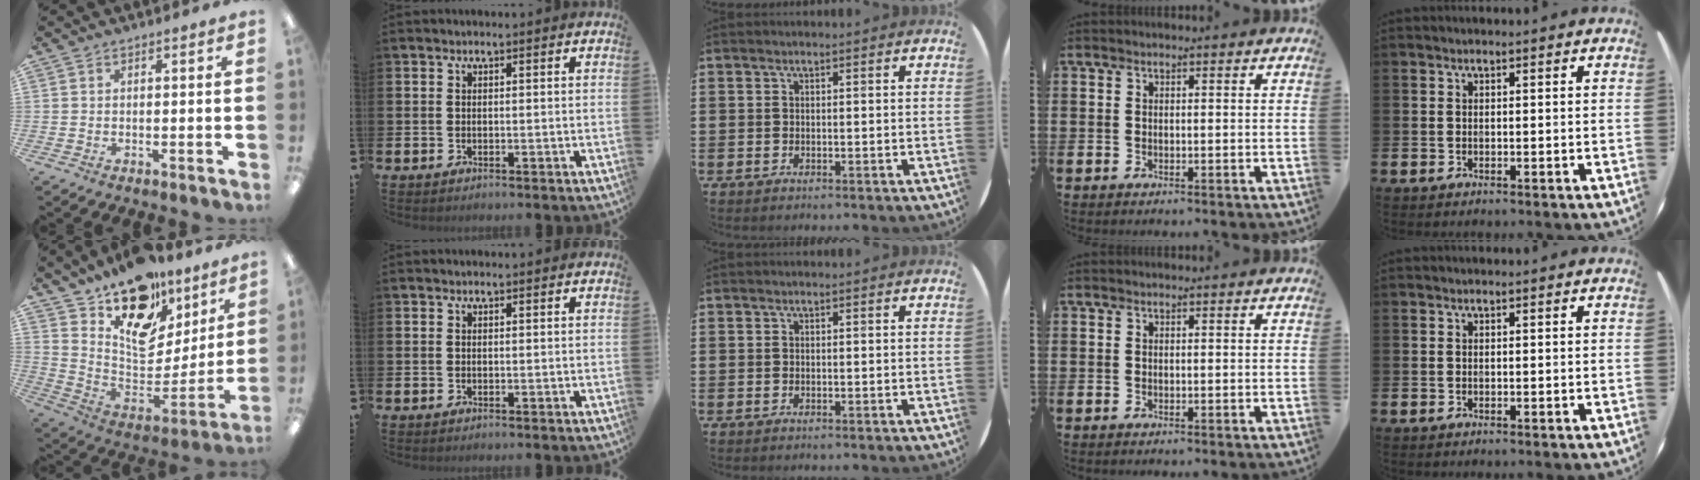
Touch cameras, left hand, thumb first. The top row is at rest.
{"thumb": {"total": 17.5, "force": [11.7, 10.1, 8.1], "torque": [-0.126, -0.098, 0.211]}}